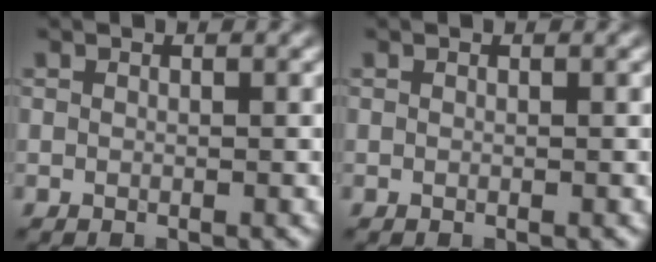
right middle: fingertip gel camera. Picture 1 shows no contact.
{"total": 0.0}